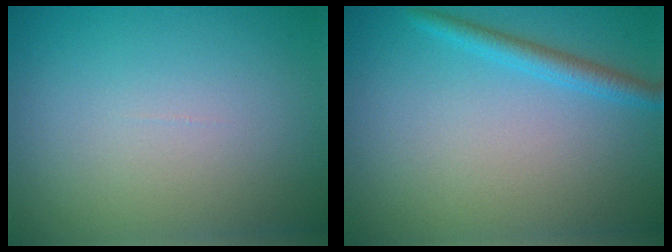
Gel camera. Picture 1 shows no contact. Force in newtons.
{"total": 2.1, "press": 2.0, "slide": 0.2}